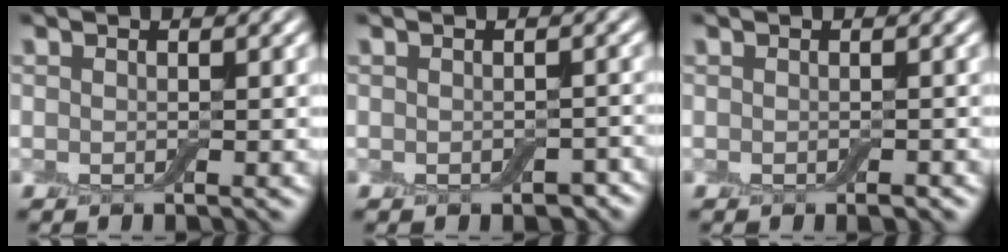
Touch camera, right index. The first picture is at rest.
{"total": 1.7, "force": [-0.9, 1.0, 1.0], "torque": [-0.015, -0.008, -0.009]}
{"total": 0.7, "force": [-0.4, 0.2, 0.6], "torque": [-0.009, 0.000, -0.005]}